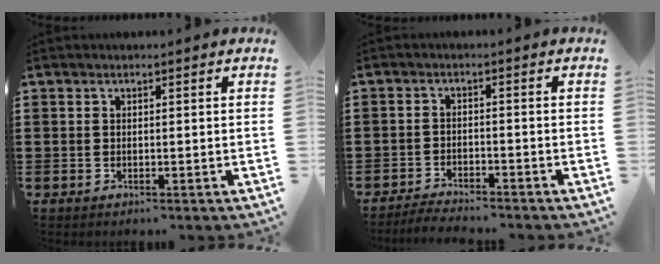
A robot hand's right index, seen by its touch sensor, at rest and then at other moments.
{"total": 2.8, "force": [-2.8, 0.1, 0.1], "torque": [-0.006, 0.000, -0.059]}